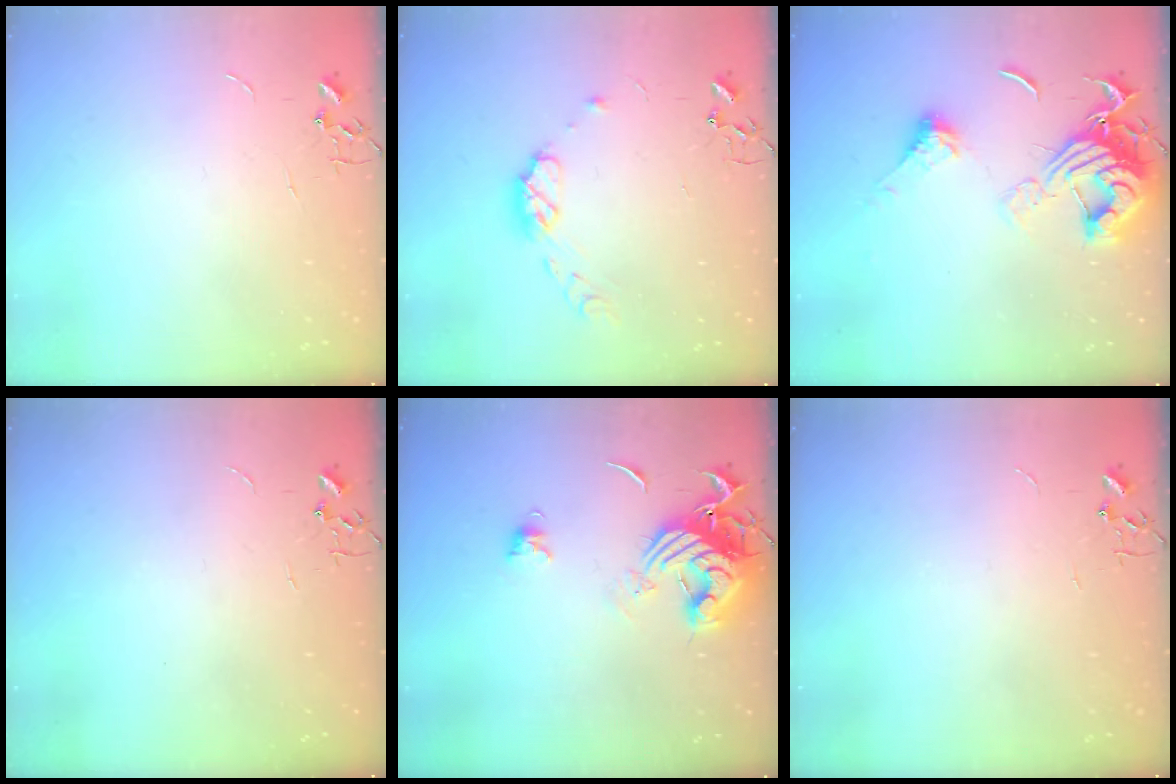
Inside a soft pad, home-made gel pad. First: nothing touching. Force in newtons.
{"total": 8.4, "press": 8.3, "slide": 0.6}
{"total": 15.4, "press": 15.3, "slide": 1.8}
{"total": 0.0}
{"total": 13.4, "press": 13.3, "slide": 1.7}
{"total": 0.0}